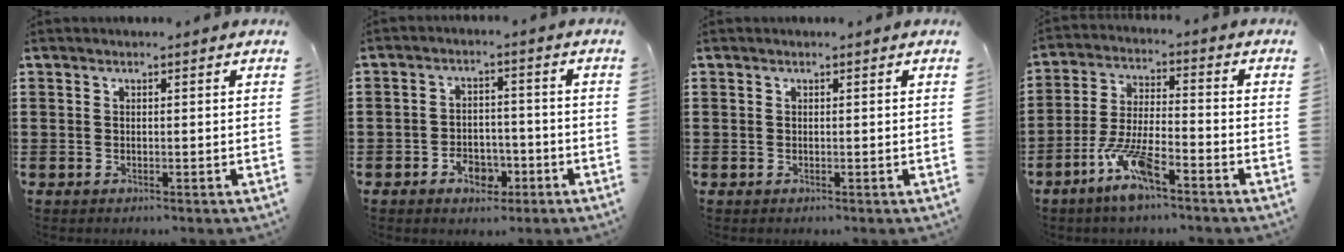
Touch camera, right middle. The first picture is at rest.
{"total": 4.4, "force": [-2.5, 2.6, 2.5], "torque": [-0.034, 0.004, -0.047]}
{"total": 0.0}
{"total": 8.6, "force": [-5.5, 1.8, 6.4], "torque": [-0.140, -0.004, -0.104]}